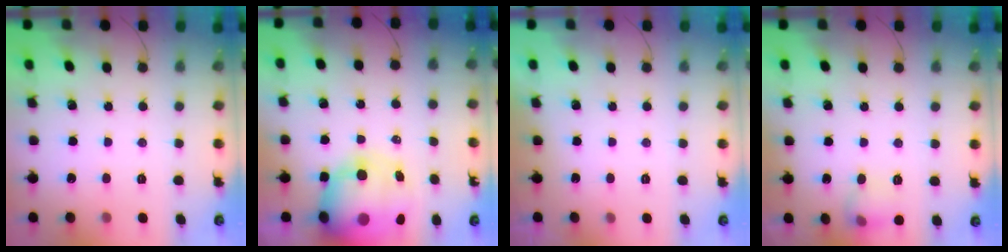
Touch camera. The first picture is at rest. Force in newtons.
{"total": 18.4, "press": 17.9, "slide": 4.4}
{"total": 0.0}
{"total": 7.8, "press": 7.7, "slide": 1.2}